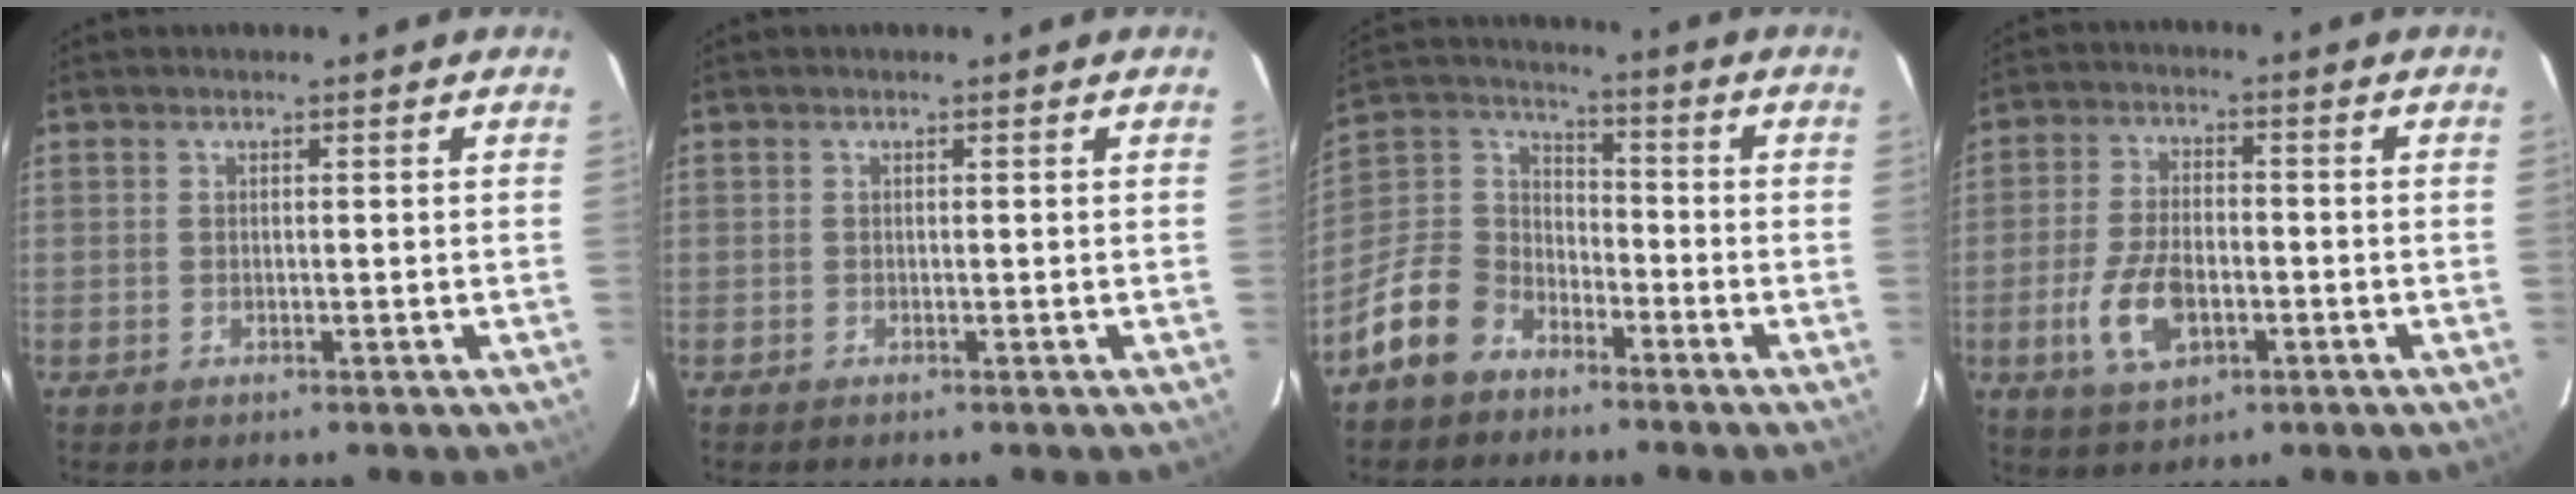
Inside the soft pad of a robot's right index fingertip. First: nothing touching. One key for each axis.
{"total": 0.0}
{"total": 11.8, "fx": -7.8, "fy": 7.8, "fz": 4.3, "tx": -0.109, "ty": 0.043, "tz": -0.144}
{"total": 9.6, "fx": -3.2, "fy": 5.2, "fz": 7.4, "tx": -0.161, "ty": -0.002, "tz": -0.055}